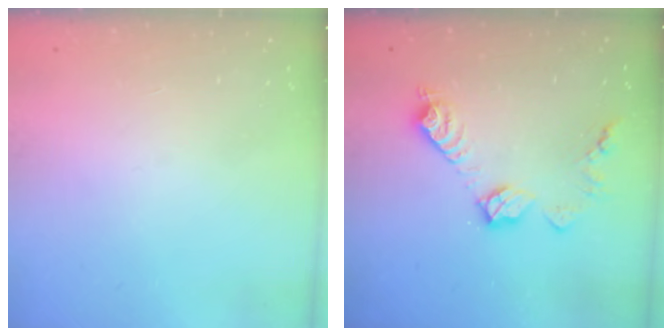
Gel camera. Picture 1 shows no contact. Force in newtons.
{"total": 11.1, "press": 11.1, "slide": 0.5}